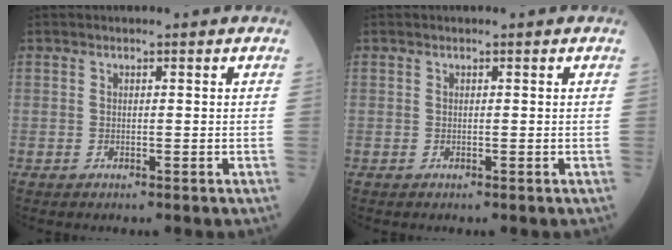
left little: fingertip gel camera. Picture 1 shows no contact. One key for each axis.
{"total": 0.0}